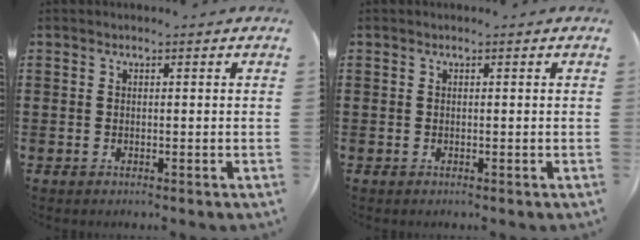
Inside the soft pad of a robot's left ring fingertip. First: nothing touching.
{"total": 0.0}